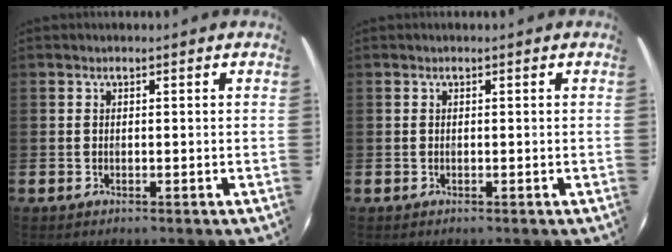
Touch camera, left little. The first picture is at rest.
{"total": 0.0}